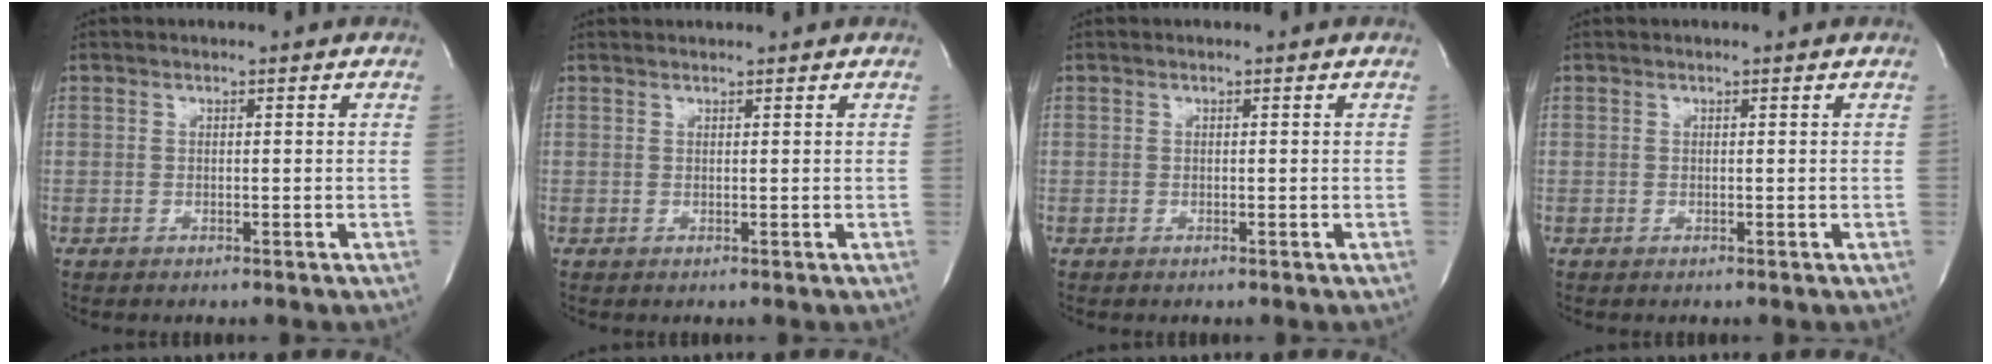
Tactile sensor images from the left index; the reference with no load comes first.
{"total": 1.7, "force": [1.6, 0.0, 0.7], "torque": [-0.016, 0.022, 0.022]}
{"total": 0.0}
{"total": 0.0}